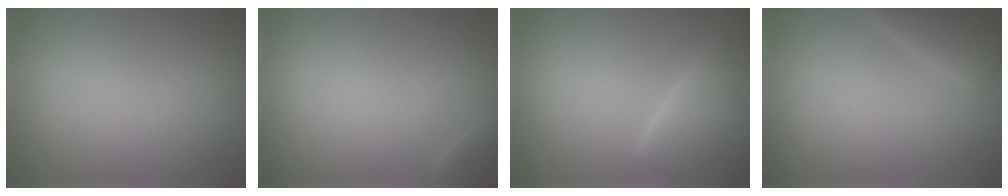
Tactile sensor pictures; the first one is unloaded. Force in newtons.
{"total": 1.1, "press": 1.1, "slide": 0.1}
{"total": 6.3, "press": 6.3, "slide": 0.8}
{"total": 2.2, "press": 2.2, "slide": 0.1}